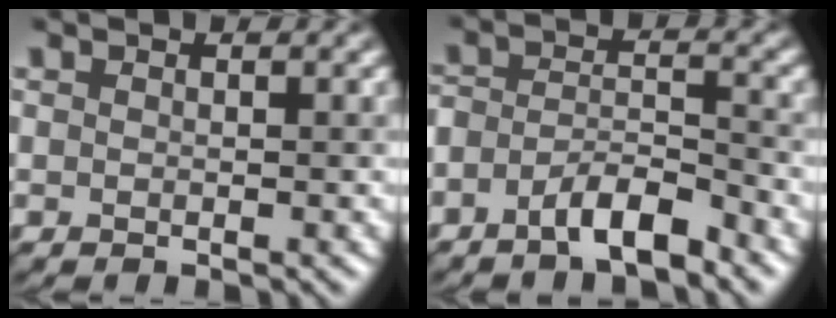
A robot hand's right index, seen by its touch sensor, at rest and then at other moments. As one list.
[{"total": 3.8, "force": [-3.0, 0.8, 2.2], "torque": [-0.041, 0.017, -0.049]}]